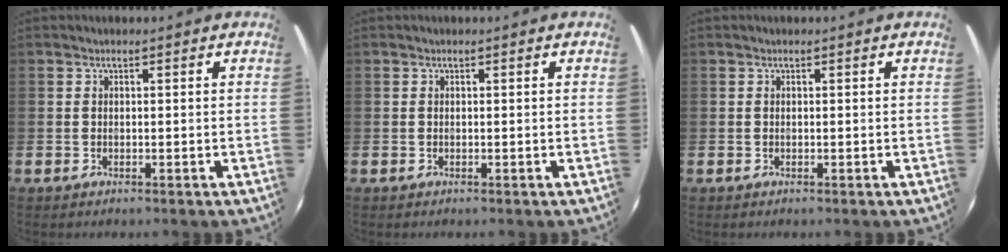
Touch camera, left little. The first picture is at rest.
{"total": 0.0}
{"total": 0.0}